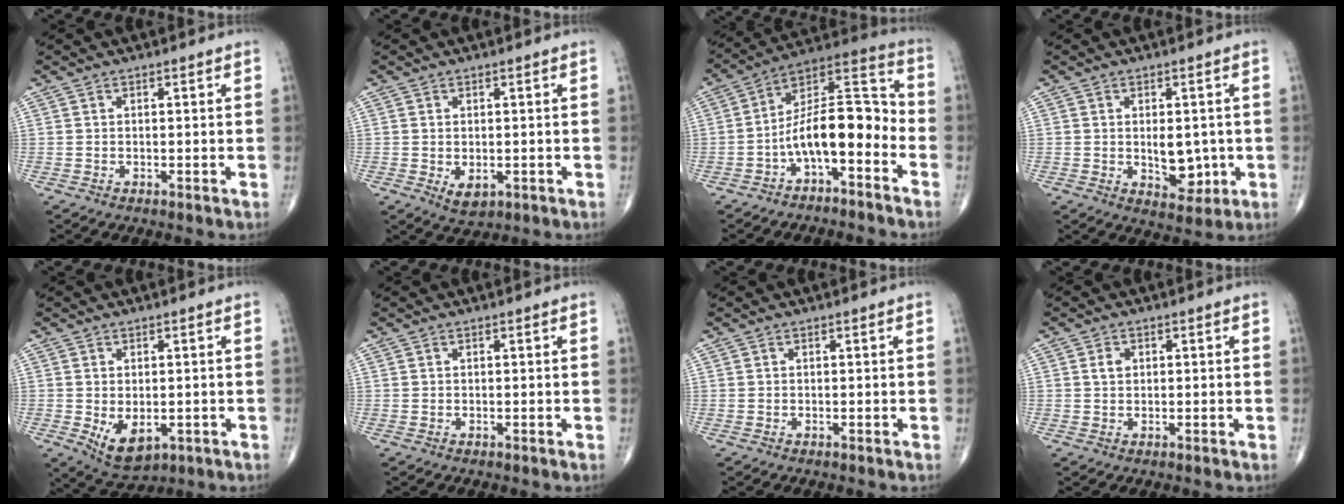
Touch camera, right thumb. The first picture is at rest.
{"total": 3.5, "force": [-0.7, 2.2, 2.6], "torque": [-0.034, -0.007, -0.002]}
{"total": 14.0, "force": [-4.9, 5.9, 11.8], "torque": [-0.178, 0.089, -0.087]}
{"total": 6.8, "force": [-0.5, 4.1, 5.4], "torque": [-0.049, -0.009, 0.004]}
{"total": 6.8, "force": [-1.4, 4.1, 5.3], "torque": [-0.074, -0.012, -0.007]}
{"total": 0.0}
{"total": 0.0}
{"total": 2.0, "force": [0.6, 1.5, 1.2], "torque": [-0.016, 0.001, 0.009]}